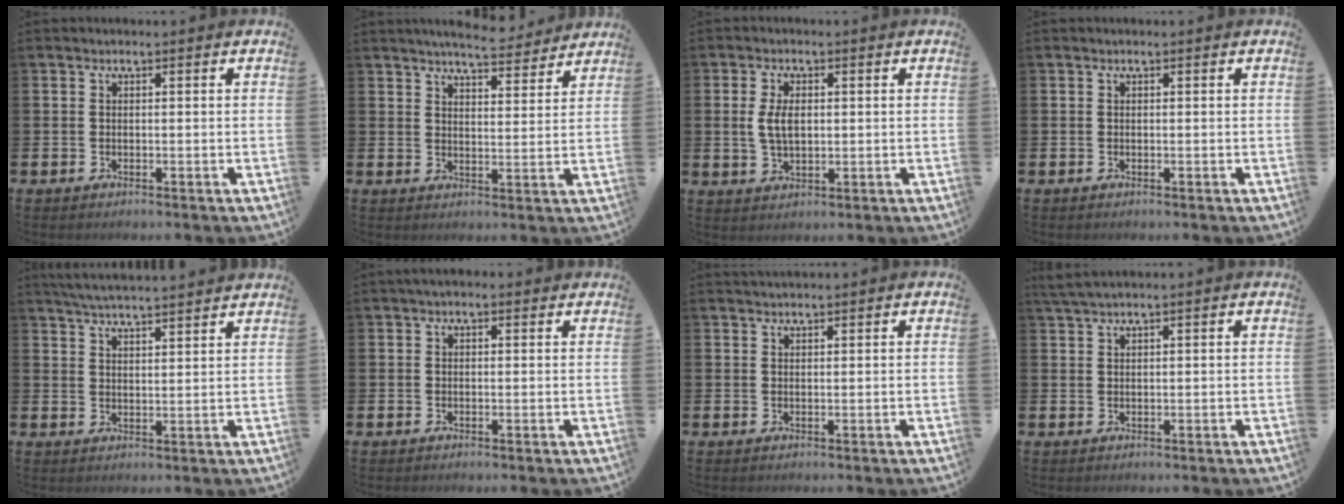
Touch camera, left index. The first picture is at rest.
{"total": 6.0, "force": [5.9, 0.4, 1.2], "torque": [-0.026, -0.034, 0.104]}
{"total": 4.1, "force": [1.0, 2.2, 3.3], "torque": [-0.057, 0.004, 0.013]}
{"total": 0.0}
{"total": 4.7, "force": [4.6, -0.3, 0.7], "torque": [-0.023, -0.025, 0.082]}
{"total": 1.1, "force": [0.6, 0.7, 0.5], "torque": [-0.002, 0.006, 0.008]}
{"total": 1.2, "force": [1.1, 0.3, 0.1], "torque": [0.006, 0.000, 0.019]}
{"total": 2.1, "force": [1.8, 0.0, 1.1], "torque": [-0.027, 0.004, 0.033]}